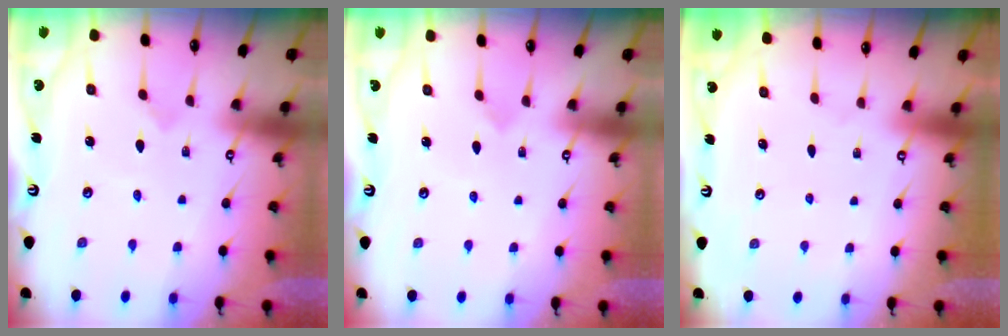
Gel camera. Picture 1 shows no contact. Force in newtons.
{"total": 3.3, "press": 3.3, "slide": 0.1}
{"total": 0.0}